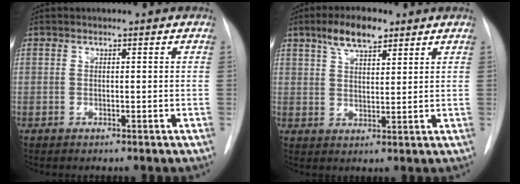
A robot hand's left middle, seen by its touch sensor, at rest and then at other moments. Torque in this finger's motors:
{"motor_torque": [0.38, -0.16, 0.09, 0.04]}